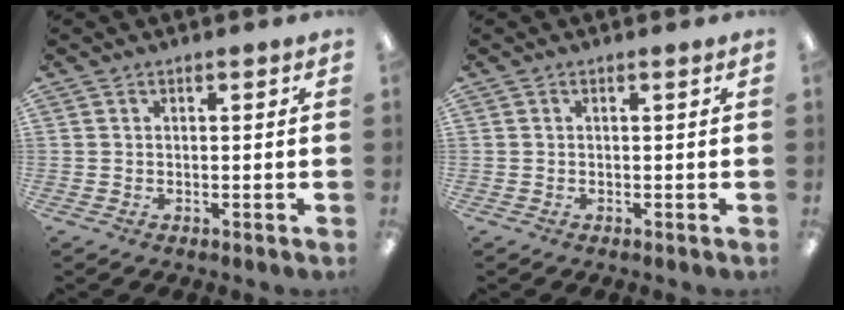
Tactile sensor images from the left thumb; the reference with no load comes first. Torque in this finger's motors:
{"motor_torque": [0.00, 0.00, 0.05, 0.00, 0.00]}